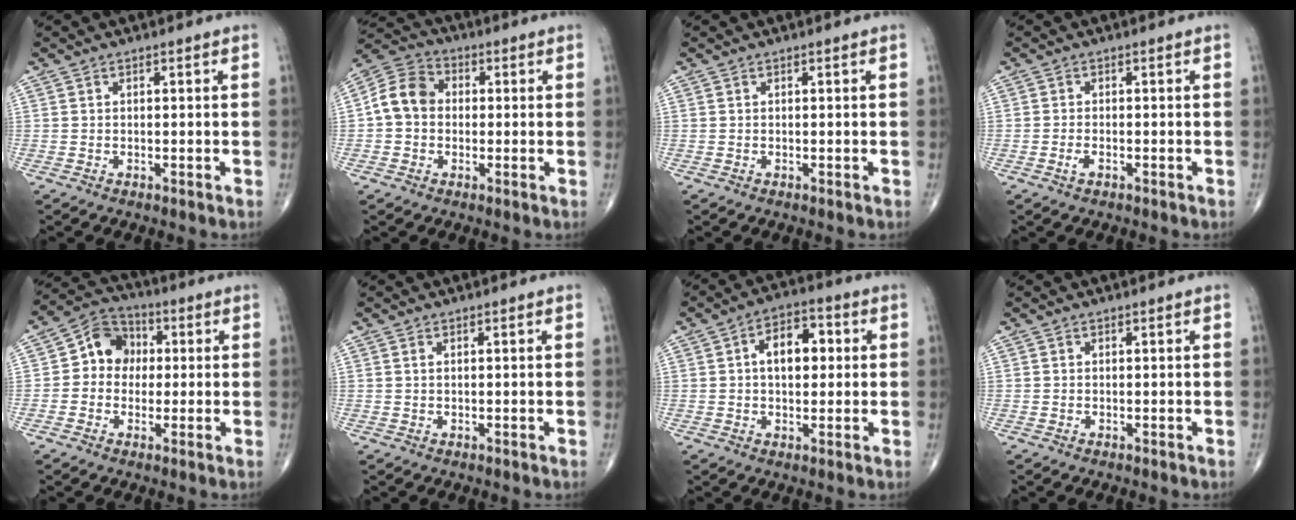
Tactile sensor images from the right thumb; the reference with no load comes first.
{"total": 8.6, "force": [0.1, 7.1, 4.9], "torque": [-0.079, 0.027, -0.013]}
{"total": 0.0}
{"total": 1.6, "force": [-0.8, 0.7, 1.2], "torque": [-0.027, 0.004, -0.015]}
{"total": 8.8, "force": [0.4, 7.6, 4.4], "torque": [-0.042, 0.024, -0.008]}
{"total": 0.6, "force": [0.3, 0.3, 0.5], "torque": [-0.011, 0.004, 0.006]}
{"total": 8.8, "force": [1.3, 5.3, 6.8], "torque": [-0.085, 0.017, 0.014]}
{"total": 0.0}